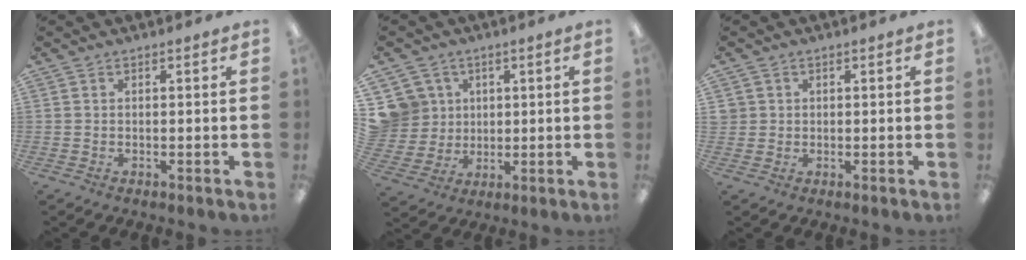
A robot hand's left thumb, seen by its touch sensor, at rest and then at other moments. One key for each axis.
{"total": 9.1, "fx": 3.4, "fy": 8.4, "fz": 0.5, "tx": -0.040, "ty": -0.010, "tz": 0.075}
{"total": 2.0, "fx": 0.5, "fy": 2.0, "fz": 0.1, "tx": -0.006, "ty": 0.003, "tz": 0.008}